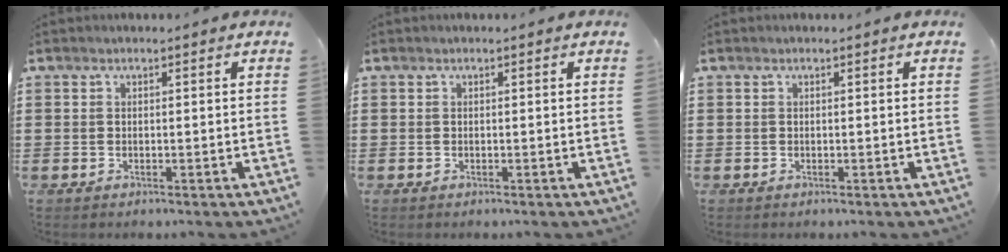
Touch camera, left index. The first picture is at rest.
{"total": 0.0}
{"total": 0.0}